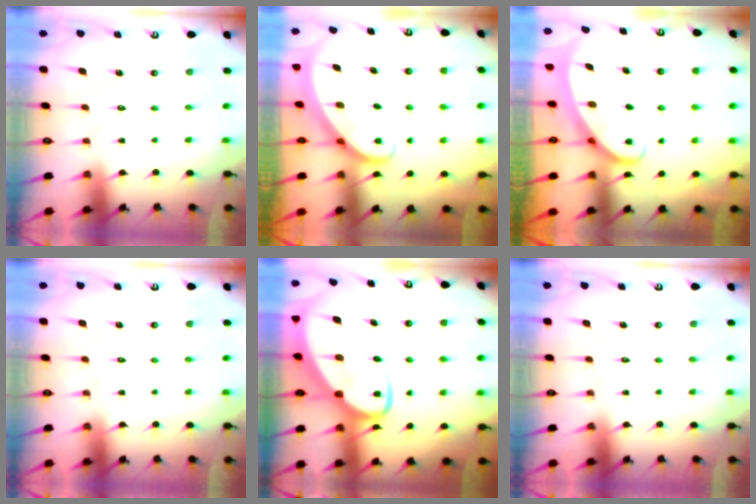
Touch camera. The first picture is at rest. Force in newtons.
{"total": 2.7, "press": 2.7, "slide": 0.2}
{"total": 3.0, "press": 3.0, "slide": 0.4}
{"total": 0.0}
{"total": 8.0, "press": 8.0, "slide": 0.7}
{"total": 0.0}